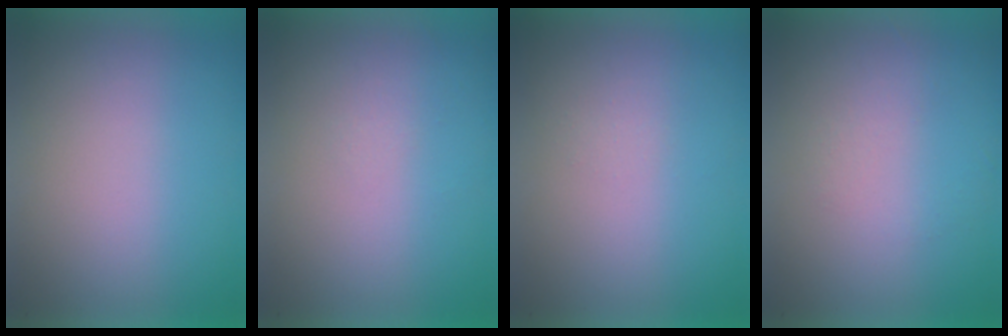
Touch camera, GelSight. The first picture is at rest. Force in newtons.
{"total": 1.0}
{"total": 1.3}
{"total": 1.2}